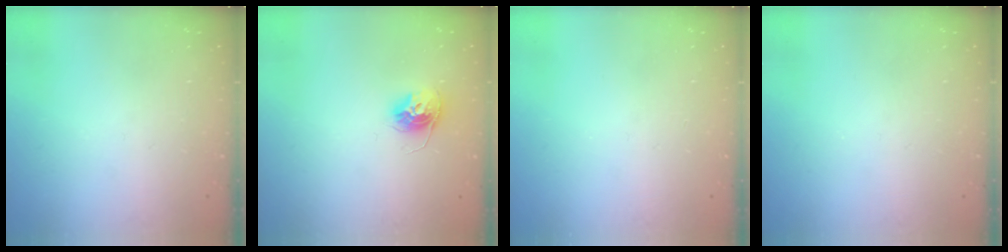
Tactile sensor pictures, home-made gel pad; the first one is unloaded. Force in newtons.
{"total": 10.5, "press": 10.5, "slide": 0.5}
{"total": 0.0}
{"total": 0.0}